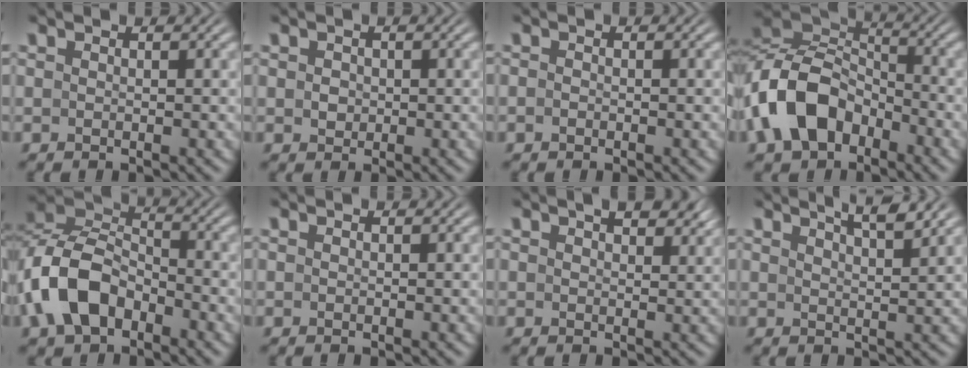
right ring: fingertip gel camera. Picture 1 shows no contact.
{"total": 0.8, "force": [0.1, 0.7, 0.4], "torque": [-0.007, -0.003, 0.009]}
{"total": 0.6, "force": [-0.5, 0.1, 0.1], "torque": [-0.006, -0.006, -0.008]}
{"total": 9.2, "force": [-1.7, 7.1, 5.6], "torque": [-0.140, -0.027, -0.022]}
{"total": 7.6, "force": [-1.9, 5.7, 4.7], "torque": [-0.122, -0.014, -0.030]}
{"total": 0.0}
{"total": 3.0, "force": [2.1, 1.1, 1.9], "torque": [-0.015, 0.006, 0.031]}
{"total": 4.0, "force": [3.4, 0.3, 2.1], "torque": [-0.023, 0.003, 0.058]}